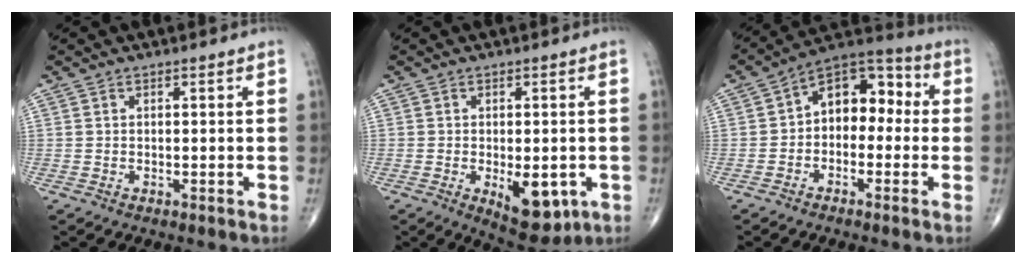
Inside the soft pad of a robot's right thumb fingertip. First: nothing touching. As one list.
[{"total": 8.7, "force": [-2.4, 4.1, 7.2], "torque": [-0.080, -0.009, -0.020]}, {"total": 11.3, "force": [-0.1, 7.6, 8.4], "torque": [-0.082, 0.045, -0.025]}]